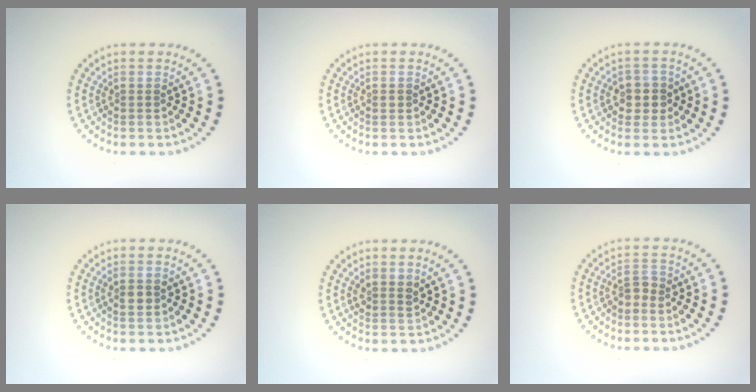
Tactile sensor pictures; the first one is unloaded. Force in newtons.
{"total": 0.6, "press": 0.6, "slide": 0.0}
{"total": 2.5, "press": 2.3, "slide": 1.0}
{"total": 1.2, "press": 1.2, "slide": 0.1}
{"total": 1.4, "press": 1.2, "slide": 0.7}
{"total": 1.4, "press": 1.2, "slide": 0.6}